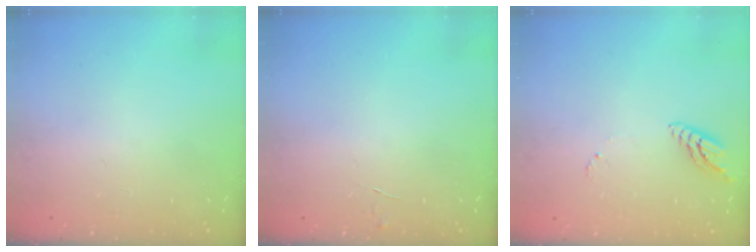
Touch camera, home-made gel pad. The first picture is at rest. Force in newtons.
{"total": 3.8, "press": 3.8, "slide": 0.3}
{"total": 7.2, "press": 7.2, "slide": 0.6}